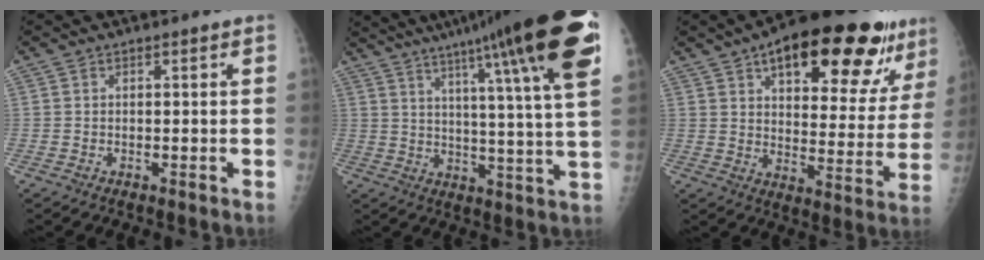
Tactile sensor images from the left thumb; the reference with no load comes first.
{"total": 26.2, "force": [15.6, 2.0, 21.0], "torque": [-0.289, -0.039, 0.214]}
{"total": 26.4, "force": [15.4, 10.0, 19.1], "torque": [-0.235, -0.029, 0.220]}